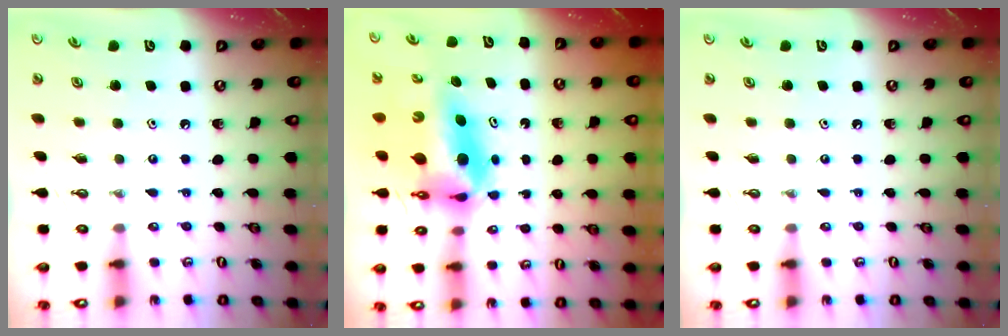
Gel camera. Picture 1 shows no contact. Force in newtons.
{"total": 9.7, "press": 8.3, "slide": 4.9}
{"total": 0.0}